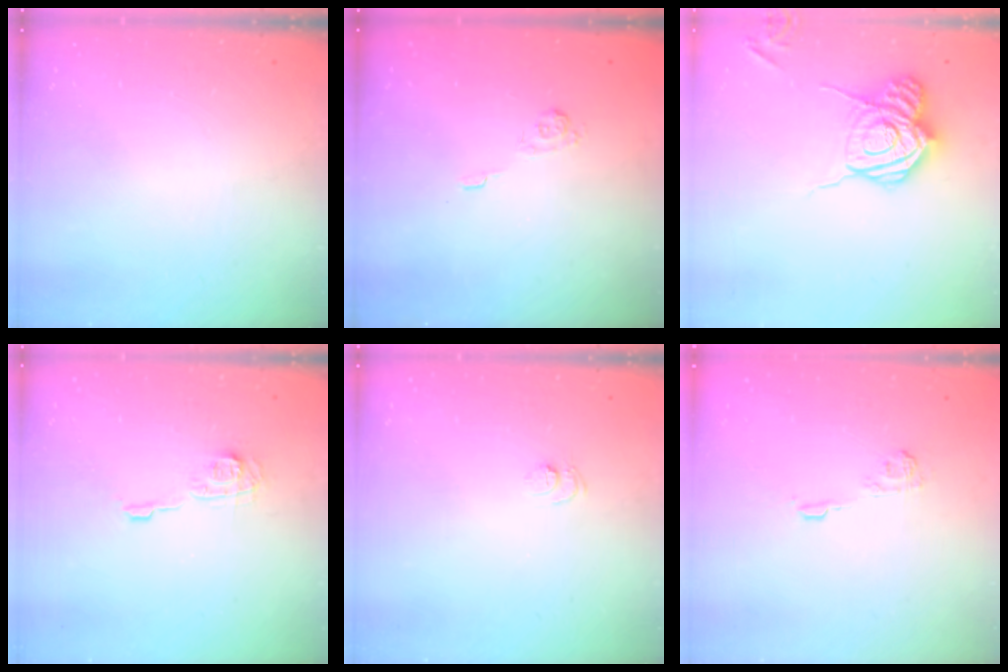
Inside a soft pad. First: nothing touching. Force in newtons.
{"total": 2.2, "press": 1.7, "slide": 1.4}
{"total": 14.2, "press": 14.1, "slide": 0.8}
{"total": 6.8, "press": 6.8, "slide": 0.2}
{"total": 4.8, "press": 4.8, "slide": 0.4}
{"total": 5.2, "press": 4.9, "slide": 1.5}